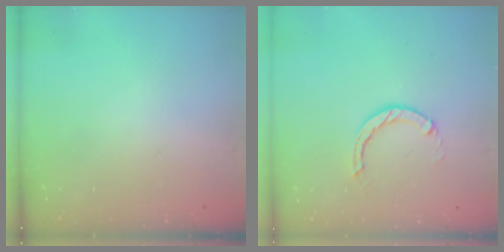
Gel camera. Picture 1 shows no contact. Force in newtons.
{"total": 2.9, "press": 2.9, "slide": 0.4}